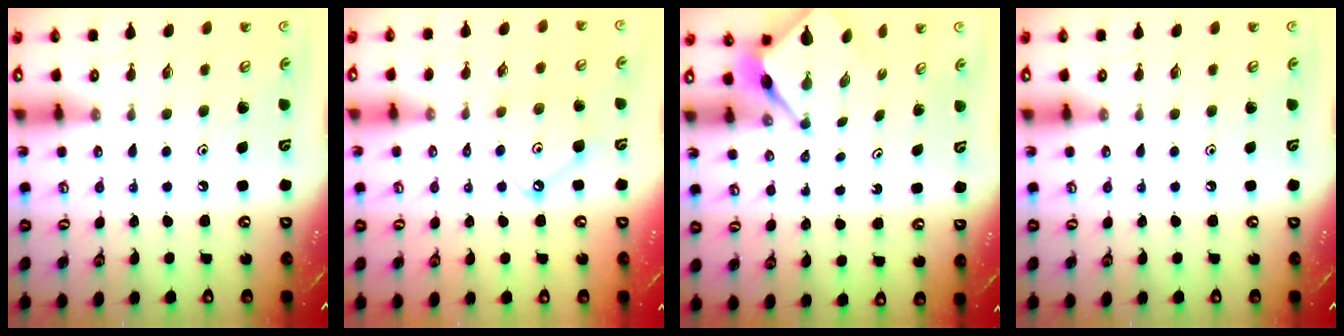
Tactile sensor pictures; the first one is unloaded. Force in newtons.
{"total": 6.2, "press": 6.1, "slide": 0.8}
{"total": 4.0, "press": 4.0, "slide": 0.2}
{"total": 0.0}